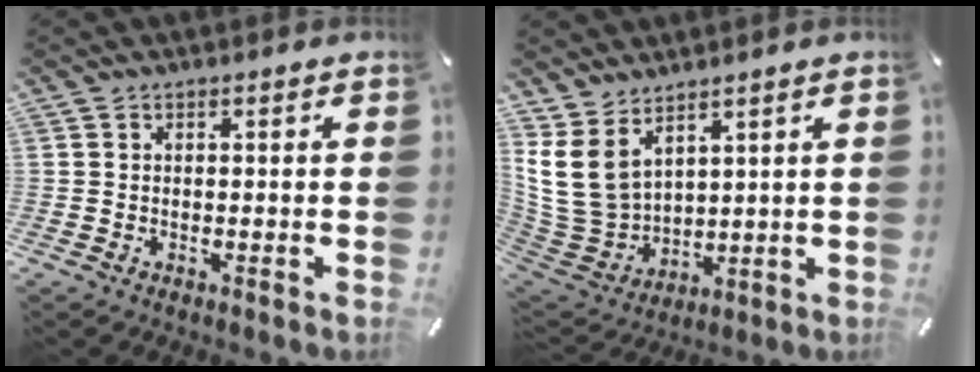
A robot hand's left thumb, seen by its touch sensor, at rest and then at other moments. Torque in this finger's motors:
{"motor_torque": [0.38, 0.46, 1.29, -1.48, 0.48]}